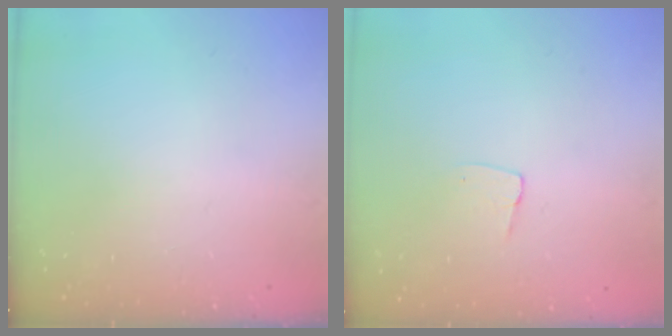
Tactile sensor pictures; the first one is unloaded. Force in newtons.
{"total": 4.1, "press": 4.1, "slide": 0.3}